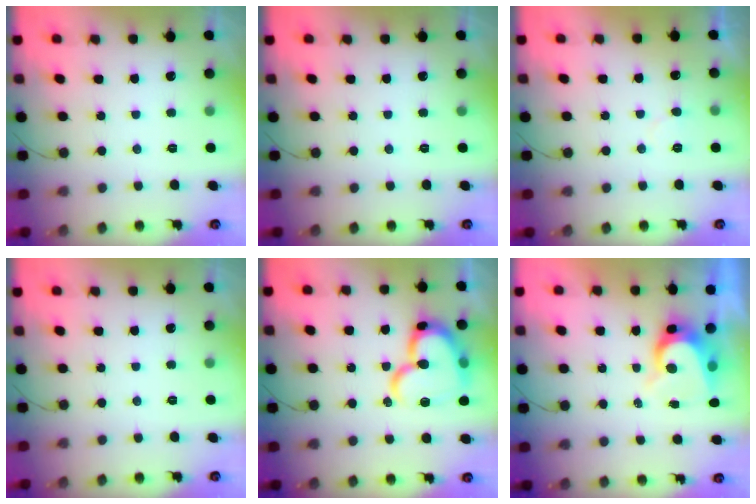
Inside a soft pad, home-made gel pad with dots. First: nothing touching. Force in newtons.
{"total": 0.0}
{"total": 4.7, "press": 4.7, "slide": 0.3}
{"total": 0.0}
{"total": 20.0, "press": 19.9, "slide": 2.5}
{"total": 6.2, "press": 6.2, "slide": 0.6}